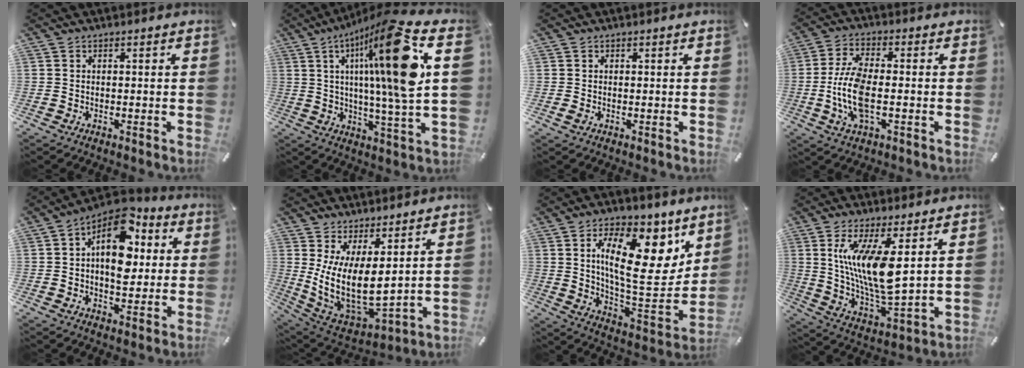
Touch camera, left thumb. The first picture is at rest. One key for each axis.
{"total": 24.4, "fx": 8.1, "fy": 3.5, "fz": 22.8, "tx": -0.370, "ty": -0.047, "tz": 0.108}
{"total": 1.5, "fx": 0.4, "fy": 1.5, "fz": 0.1, "tx": 0.015, "ty": -0.001, "tz": 0.002}
{"total": 11.2, "fx": -1.7, "fy": 4.4, "fz": 10.2, "tx": -0.218, "ty": -0.012, "tz": -0.031}
{"total": 14.6, "fx": 3.9, "fy": 9.2, "fz": 10.6, "tx": -0.170, "ty": -0.028, "tz": 0.070}
{"total": 12.8, "fx": 3.1, "fy": 6.0, "fz": 10.8, "tx": -0.231, "ty": -0.072, "tz": 0.061}
{"total": 21.8, "fx": 8.2, "fy": 9.3, "fz": 17.9, "tx": -0.281, "ty": -0.055, "tz": 0.131}
{"total": 14.5, "fx": 4.9, "fy": 4.3, "fz": 13.0, "tx": -0.271, "ty": -0.037, "tz": 0.080}